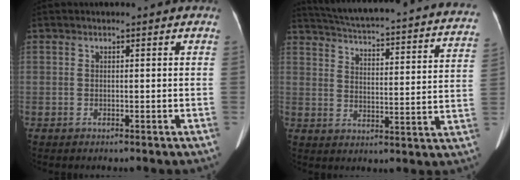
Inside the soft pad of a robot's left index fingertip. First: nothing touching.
{"total": 30.1, "force": [27.1, 3.6, 12.6], "torque": [-0.201, -0.061, 0.324]}